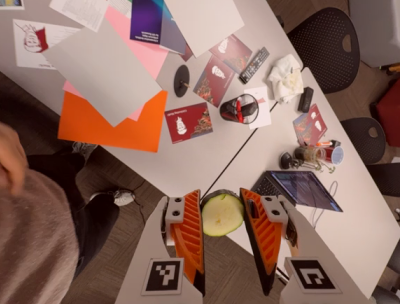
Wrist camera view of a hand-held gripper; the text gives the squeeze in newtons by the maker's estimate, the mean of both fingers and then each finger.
{"total": 11.2, "left": 11.6, "right": 10.9}